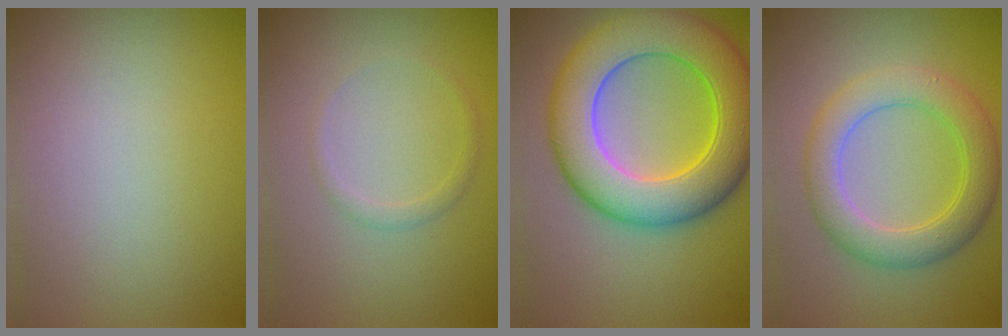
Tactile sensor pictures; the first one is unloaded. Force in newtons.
{"total": 1.0, "press": 1.0, "slide": 0.0}
{"total": 10.7, "press": 10.7, "slide": 0.4}
{"total": 5.0, "press": 5.0, "slide": 0.3}